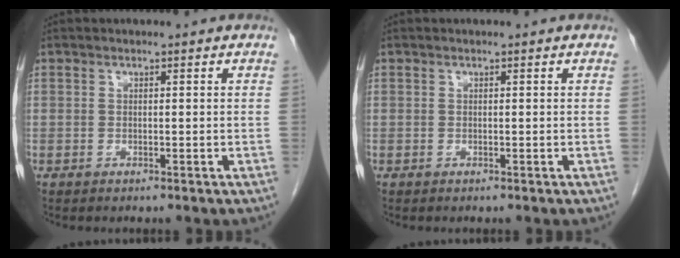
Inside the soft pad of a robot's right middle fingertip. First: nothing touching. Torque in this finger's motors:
{"motor_torque": [-0.03, -0.03, 0.00, 0.00]}